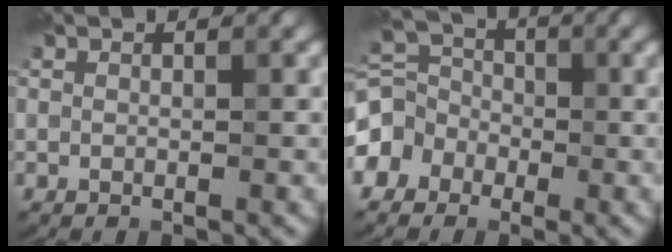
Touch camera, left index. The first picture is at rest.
{"total": 5.9, "force": [-2.4, 5.0, 2.0], "torque": [-0.028, 0.014, -0.066]}